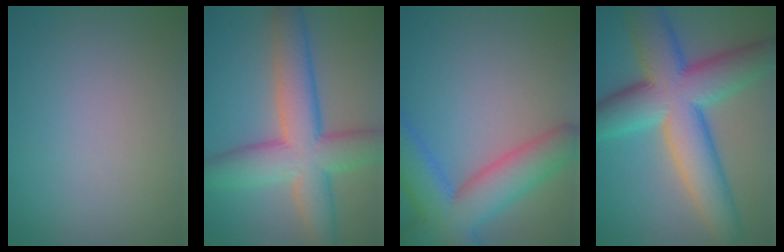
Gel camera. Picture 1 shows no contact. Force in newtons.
{"total": 9.2, "press": 9.2, "slide": 0.3}
{"total": 8.6, "press": 8.6, "slide": 0.4}
{"total": 12.1, "press": 12.1, "slide": 0.3}